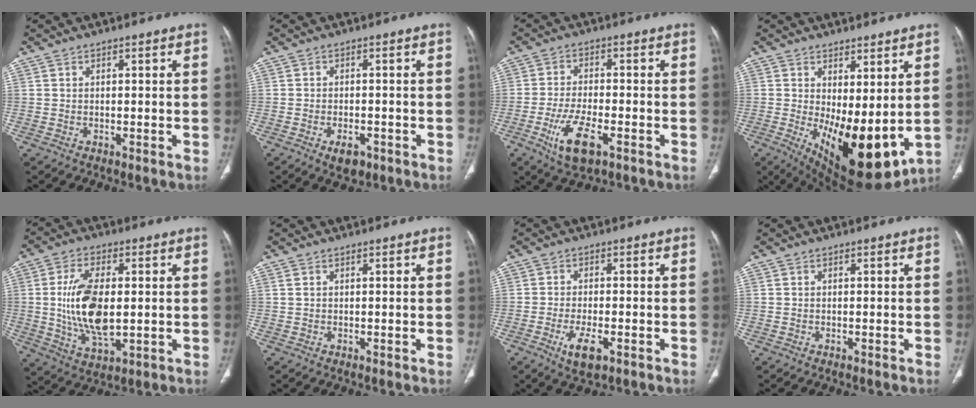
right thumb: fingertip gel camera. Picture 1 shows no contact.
{"total": 3.8, "force": [-1.9, 2.1, 2.5], "torque": [-0.034, 0.005, -0.024]}
{"total": 8.9, "force": [-4.0, 3.6, 7.2], "torque": [-0.144, 0.006, -0.067]}
{"total": 16.5, "force": [-0.7, 7.1, 14.9], "torque": [-0.226, -0.038, 0.014]}
{"total": 13.9, "force": [0.3, 6.8, 12.1], "torque": [-0.232, -0.010, 0.013]}
{"total": 0.6, "force": [0.4, 0.2, 0.4], "torque": [-0.011, 0.010, 0.011]}
{"total": 5.5, "force": [-2.4, 2.2, 4.4], "torque": [-0.082, 0.001, -0.036]}
{"total": 0.0}